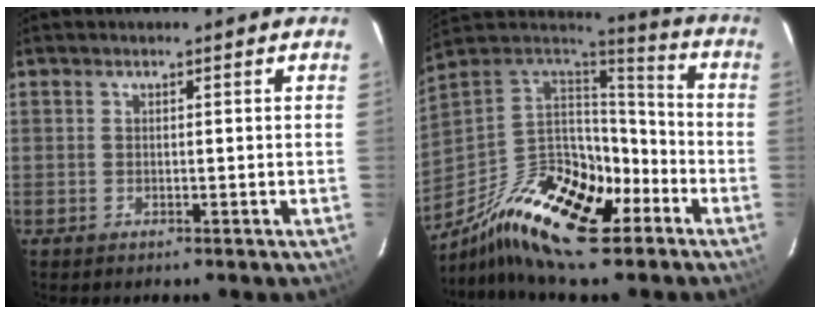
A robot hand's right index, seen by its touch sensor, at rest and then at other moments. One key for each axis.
{"total": 24.0, "fx": -14.4, "fy": 9.6, "fz": 16.6, "tx": -0.323, "ty": -0.022, "tz": -0.255}